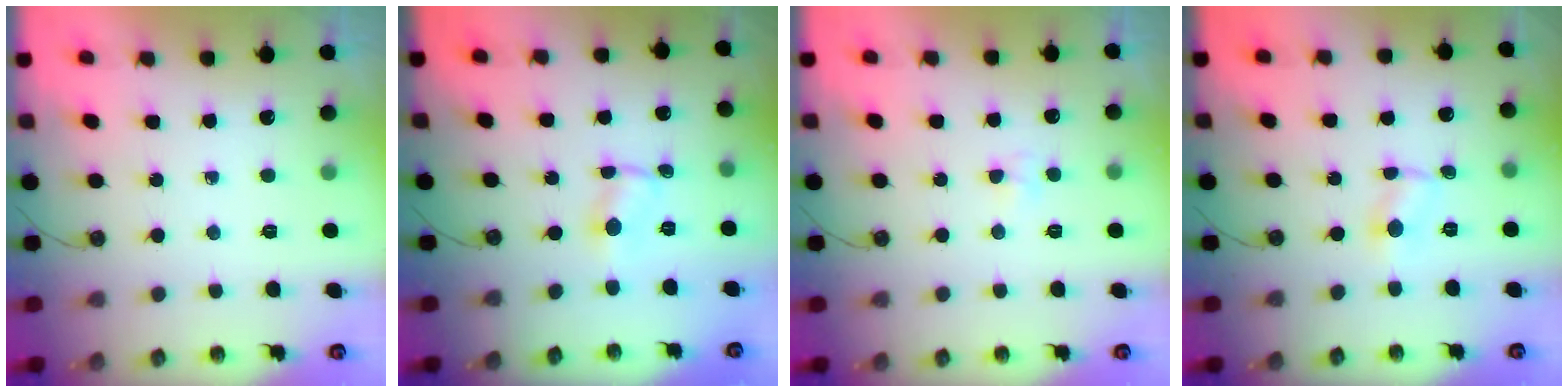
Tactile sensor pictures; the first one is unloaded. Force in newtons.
{"total": 0.9, "press": 0.8, "slide": 0.2}
{"total": 2.9, "press": 2.8, "slide": 0.5}
{"total": 1.8, "press": 1.8, "slide": 0.2}